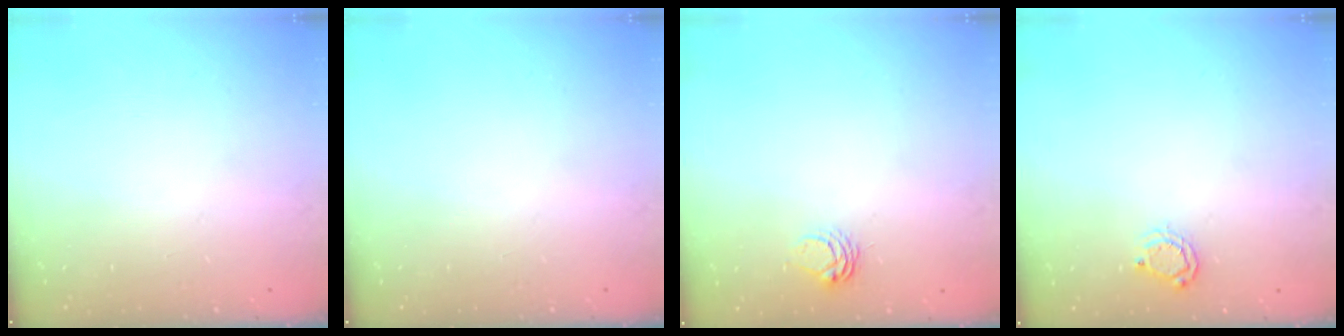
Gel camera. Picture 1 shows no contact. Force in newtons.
{"total": 0.0}
{"total": 4.5, "press": 4.5, "slide": 0.5}
{"total": 5.7, "press": 5.7, "slide": 0.3}